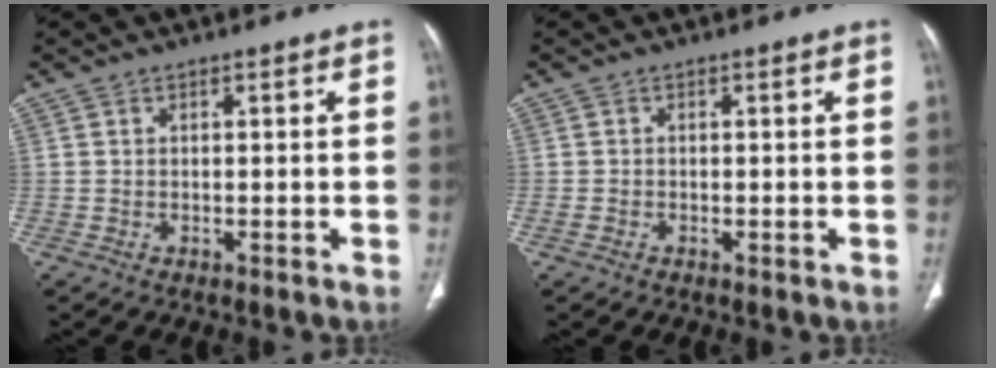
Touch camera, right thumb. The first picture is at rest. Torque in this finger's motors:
{"motor_torque": [2.04, 2.91, -0.04, 0.55, 0.05]}